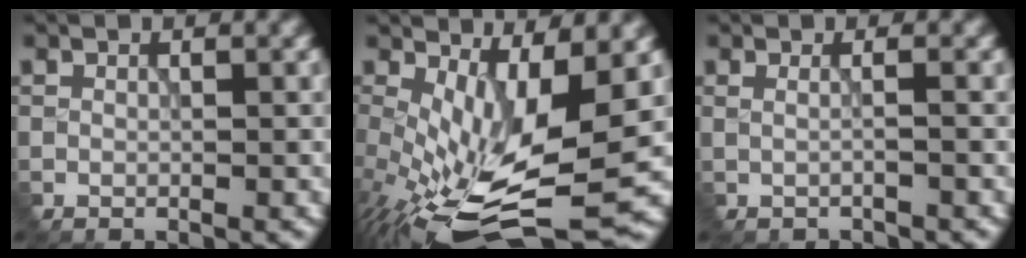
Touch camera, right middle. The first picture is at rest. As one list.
[{"total": 10.6, "force": [-1.3, 3.6, 9.9], "torque": [-0.209, -0.038, -0.004]}, {"total": 0.6, "force": [0.3, 0.4, 0.4], "torque": [-0.001, 0.001, -0.015]}]